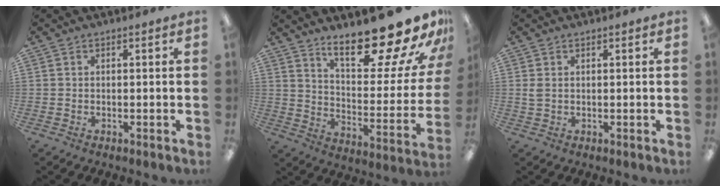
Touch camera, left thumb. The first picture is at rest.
{"total": 23.3, "force": [18.4, 6.1, 13.0], "torque": [-0.175, -0.139, 0.298]}
{"total": 1.7, "force": [0.6, 1.1, 1.2], "torque": [-0.027, 0.004, 0.011]}